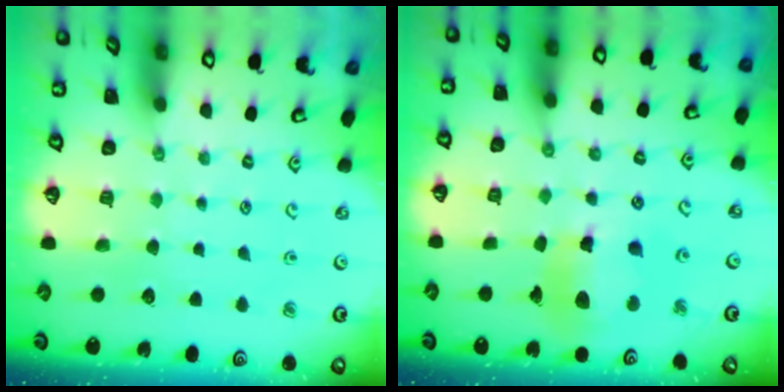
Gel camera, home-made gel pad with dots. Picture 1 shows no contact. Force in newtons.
{"total": 12.5, "press": 12.4, "slide": 1.7}